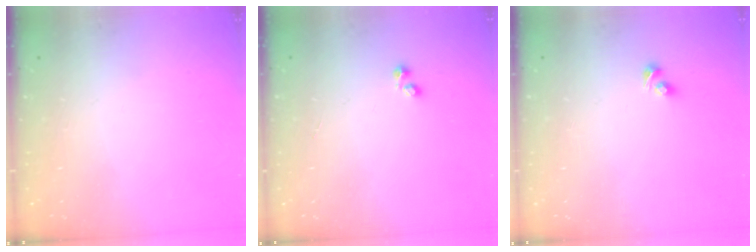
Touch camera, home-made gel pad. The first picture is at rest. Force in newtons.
{"total": 1.2, "press": 1.1, "slide": 0.5}
{"total": 2.4, "press": 2.2, "slide": 0.9}